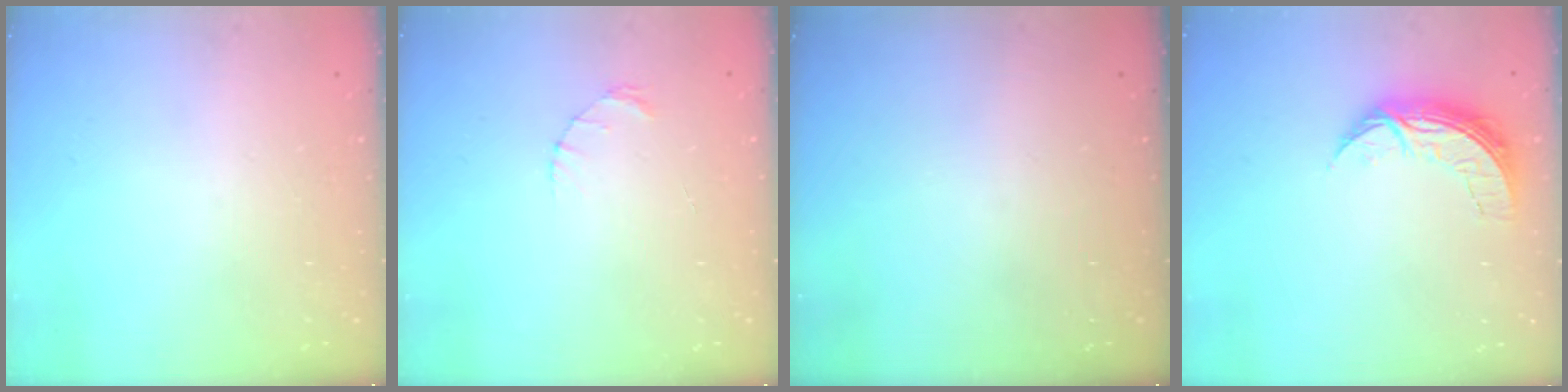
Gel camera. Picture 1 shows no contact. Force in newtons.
{"total": 1.4, "press": 1.4, "slide": 0.2}
{"total": 0.0}
{"total": 8.8, "press": 8.8, "slide": 0.6}